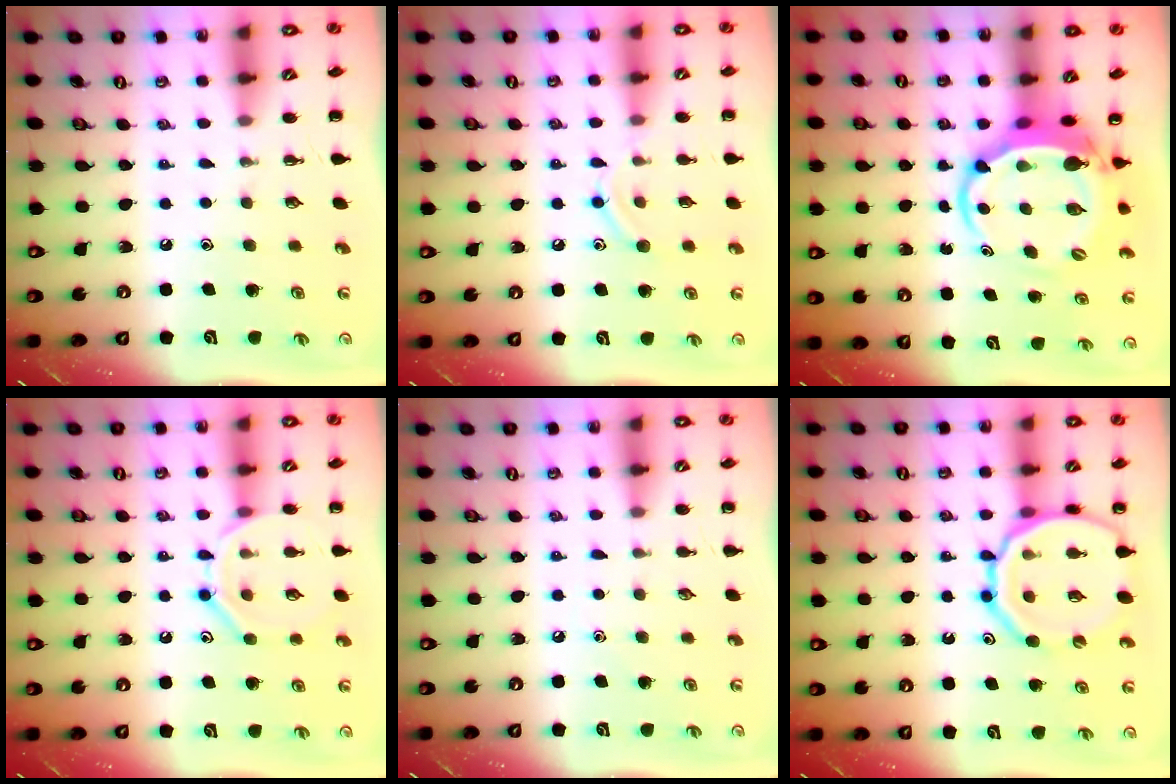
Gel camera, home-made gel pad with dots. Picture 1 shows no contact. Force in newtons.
{"total": 9.7, "press": 9.5, "slide": 1.7}
{"total": 7.2, "press": 7.1, "slide": 1.3}
{"total": 11.6, "press": 11.6, "slide": 0.7}
{"total": 4.2, "press": 3.9, "slide": 1.4}
{"total": 17.4, "press": 17.3, "slide": 2.5}